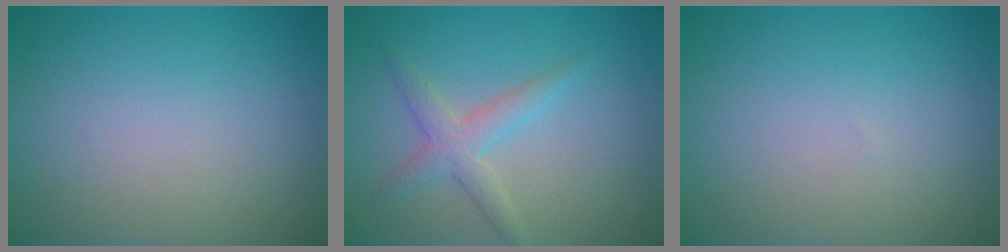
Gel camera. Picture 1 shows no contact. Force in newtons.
{"total": 2.7, "press": 2.7, "slide": 0.1}
{"total": 0.0}